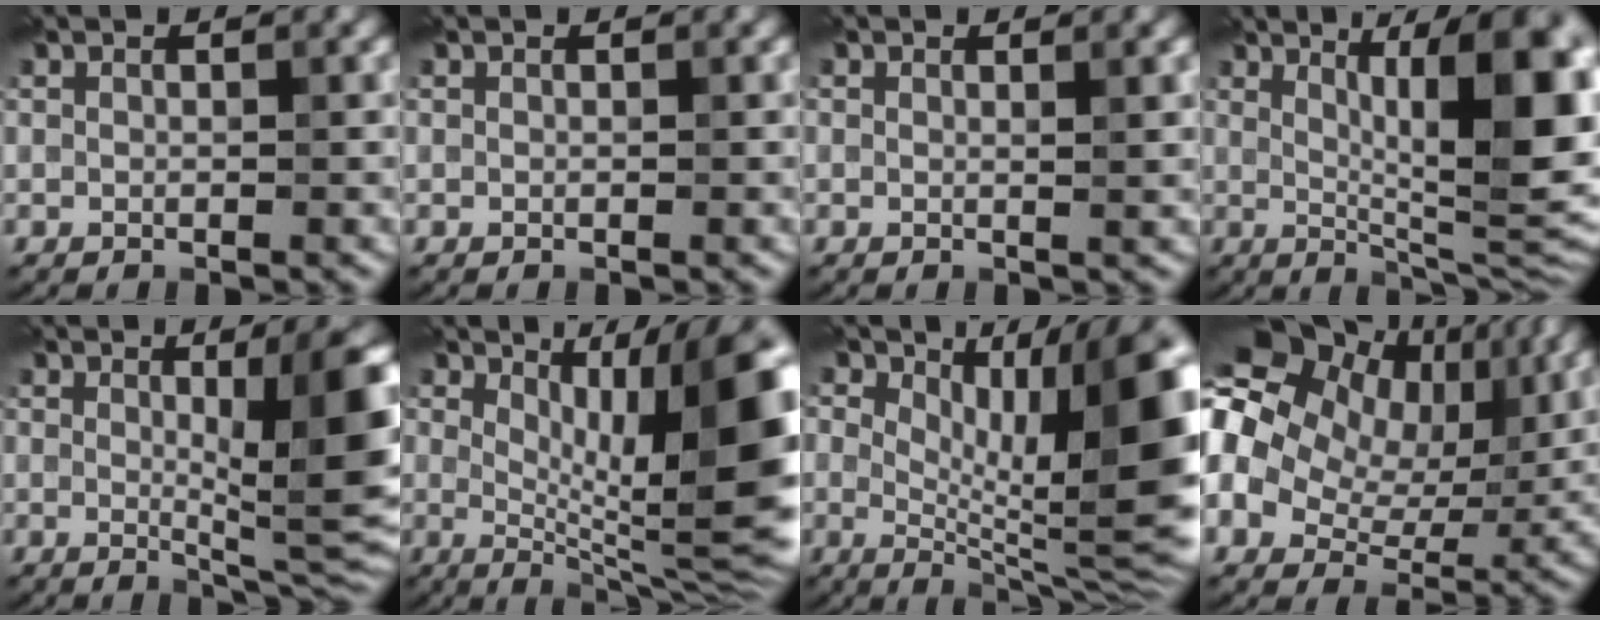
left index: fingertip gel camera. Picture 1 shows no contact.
{"total": 0.0}
{"total": 1.0, "force": [0.3, -0.1, 0.9], "torque": [-0.015, 0.001, 0.005]}
{"total": 12.8, "force": [2.7, 3.3, 12.1], "torque": [-0.135, 0.008, 0.050]}
{"total": 9.1, "force": [0.5, 1.8, 8.9], "torque": [-0.126, -0.005, 0.012]}
{"total": 11.9, "force": [1.3, 3.5, 11.3], "torque": [-0.153, 0.002, 0.019]}
{"total": 12.4, "force": [1.0, 4.7, 11.4], "torque": [-0.154, 0.004, 0.013]}
{"total": 16.1, "force": [4.2, 11.5, 10.4], "torque": [-0.217, 0.041, 0.069]}